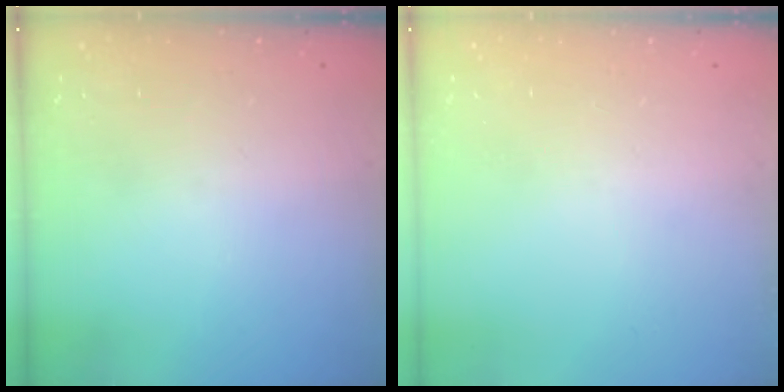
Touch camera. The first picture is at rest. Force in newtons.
{"total": 0.0}